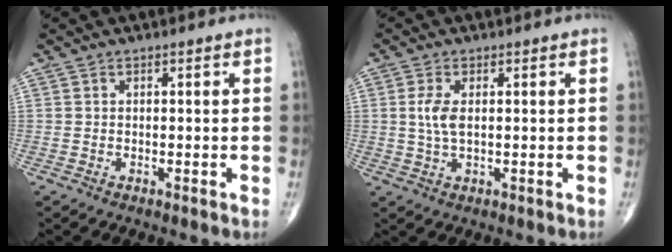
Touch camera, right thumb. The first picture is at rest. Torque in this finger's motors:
{"motor_torque": [-0.49, 0.29, 0.31, -0.06, -0.02]}